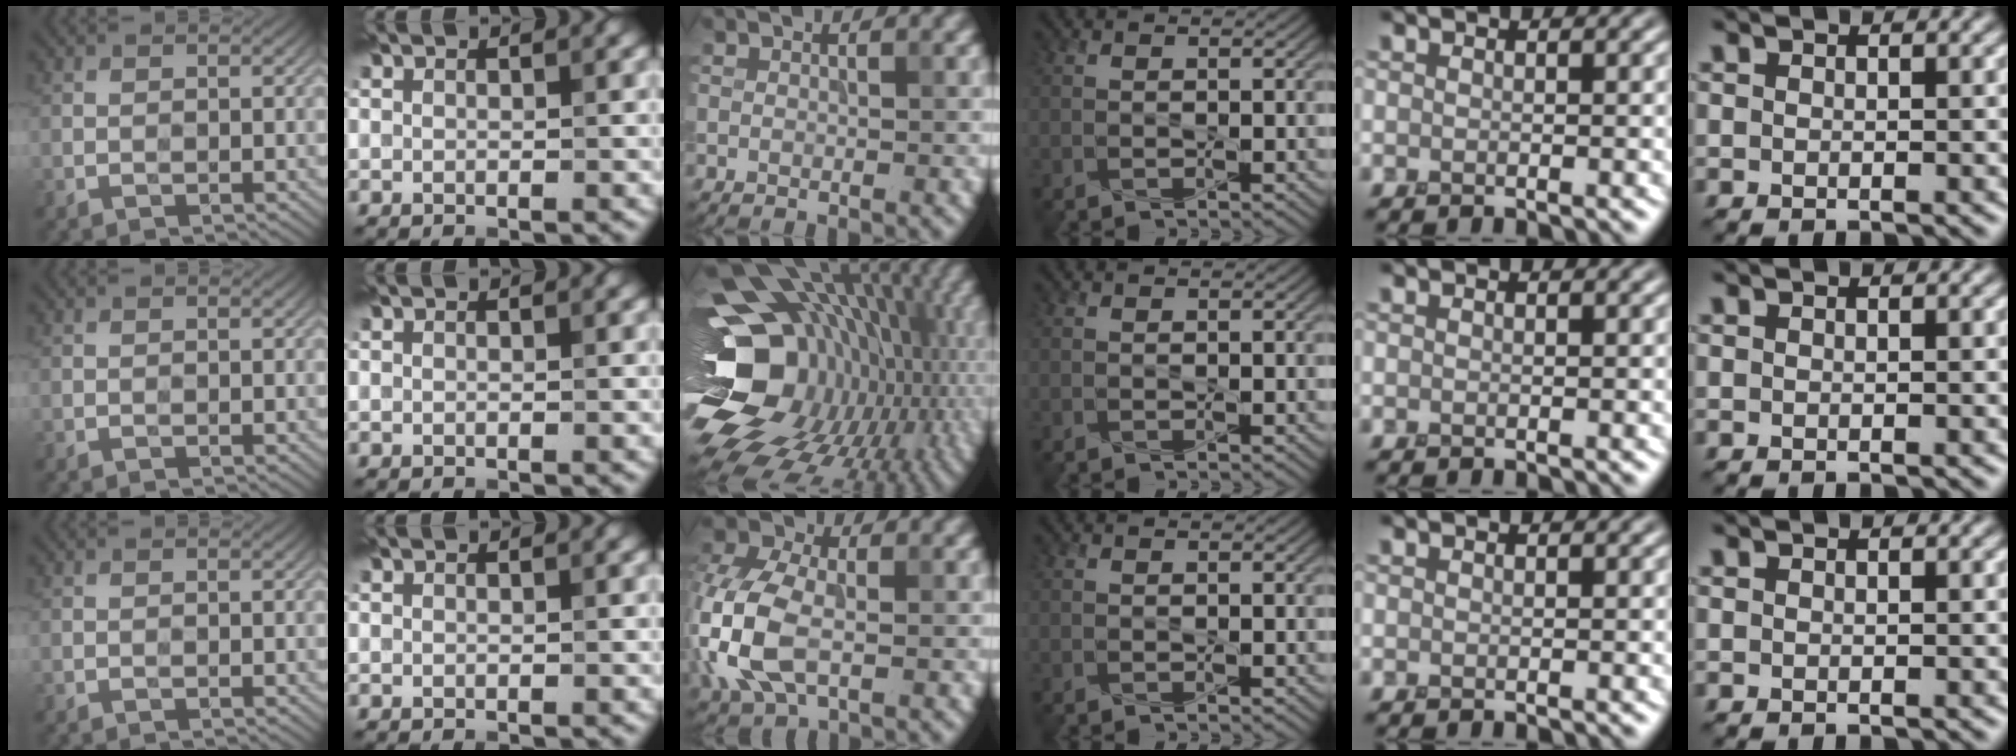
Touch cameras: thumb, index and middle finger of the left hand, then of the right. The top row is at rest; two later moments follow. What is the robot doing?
{"motion": "press", "object": "stapler"}